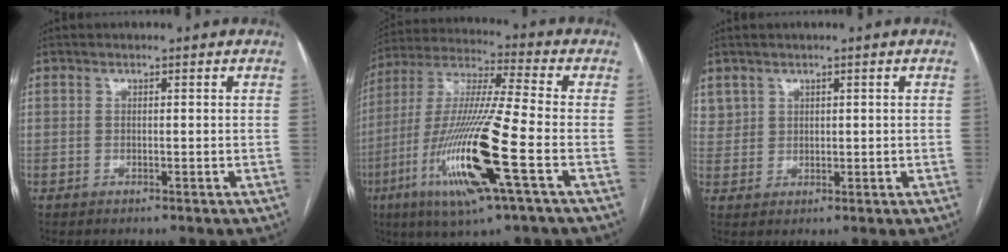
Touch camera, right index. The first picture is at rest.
{"total": 19.0, "force": [-6.6, 0.7, 17.8], "torque": [-0.381, -0.026, -0.127]}
{"total": 3.0, "force": [1.9, 2.4, 0.2], "torque": [0.003, 0.006, 0.040]}